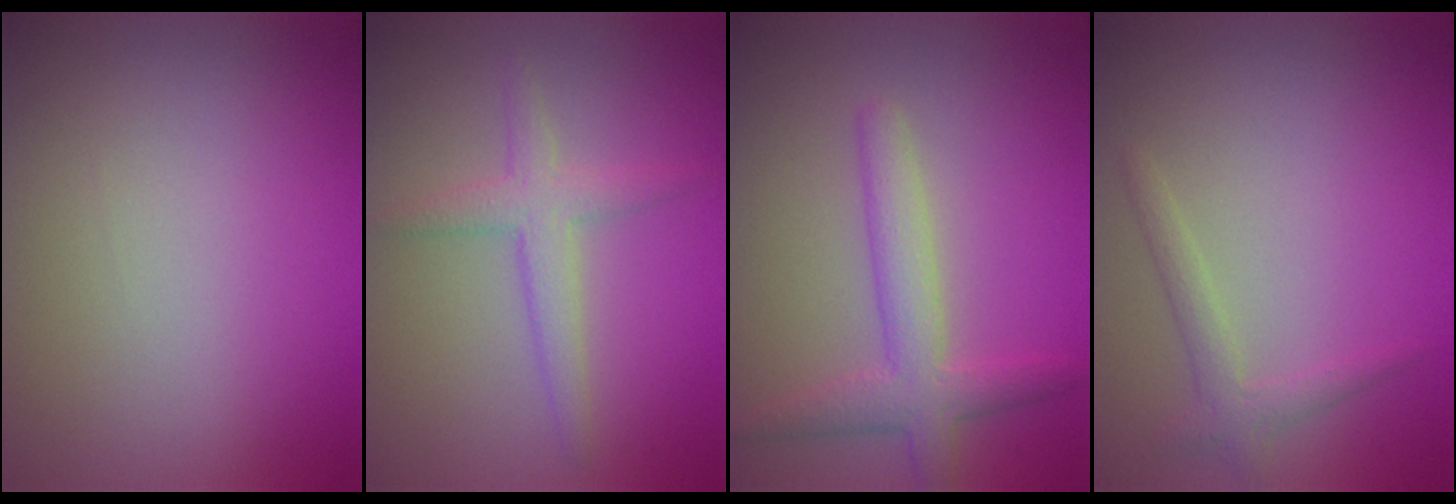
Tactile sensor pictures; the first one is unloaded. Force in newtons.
{"total": 2.8, "press": 2.7, "slide": 0.2}
{"total": 3.9, "press": 3.9, "slide": 0.1}
{"total": 1.8, "press": 1.8, "slide": 0.1}